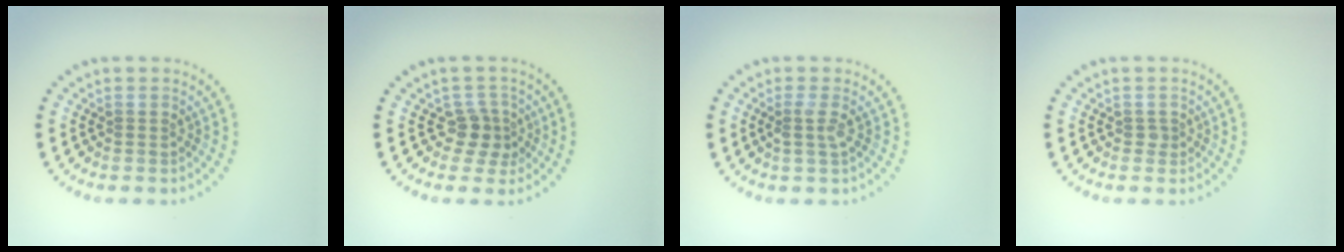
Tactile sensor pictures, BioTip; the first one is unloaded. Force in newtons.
{"total": 2.3, "press": 1.7, "slide": 1.5}
{"total": 1.3, "press": 1.0, "slide": 0.8}
{"total": 0.6, "press": 0.5, "slide": 0.3}